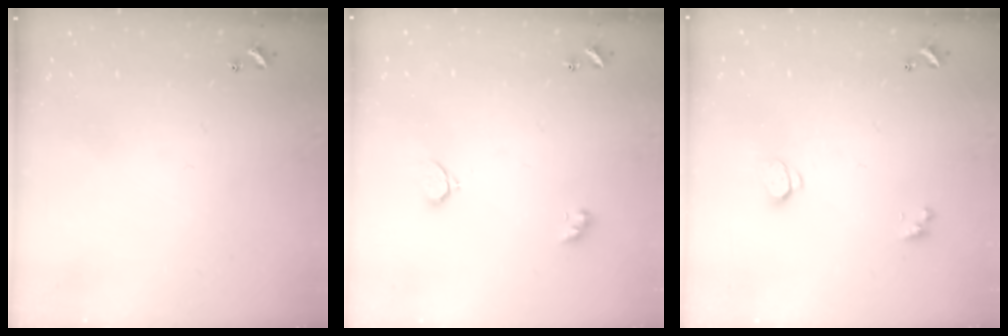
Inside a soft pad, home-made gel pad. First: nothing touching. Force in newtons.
{"total": 2.6, "press": 2.5, "slide": 0.5}
{"total": 1.6, "press": 1.5, "slide": 0.4}